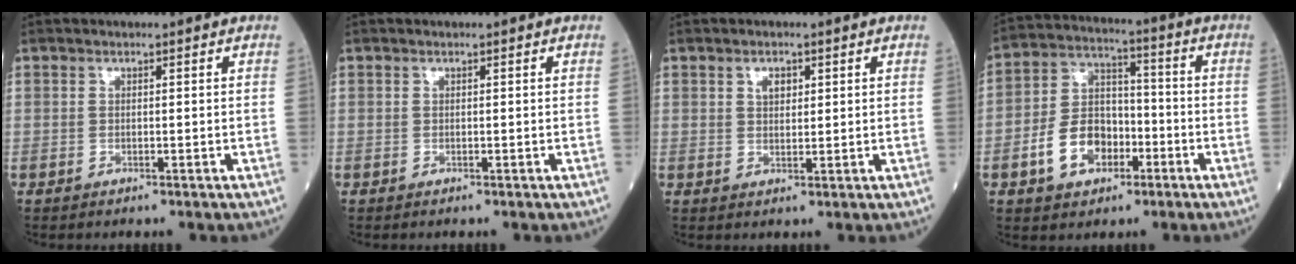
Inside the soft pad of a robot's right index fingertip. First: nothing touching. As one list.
[{"total": 0.0}, {"total": 2.3, "force": [1.0, 1.3, 1.5], "torque": [-0.025, 0.002, 0.018]}, {"total": 10.0, "force": [-3.8, 6.6, 6.4], "torque": [-0.141, 0.021, -0.066]}]